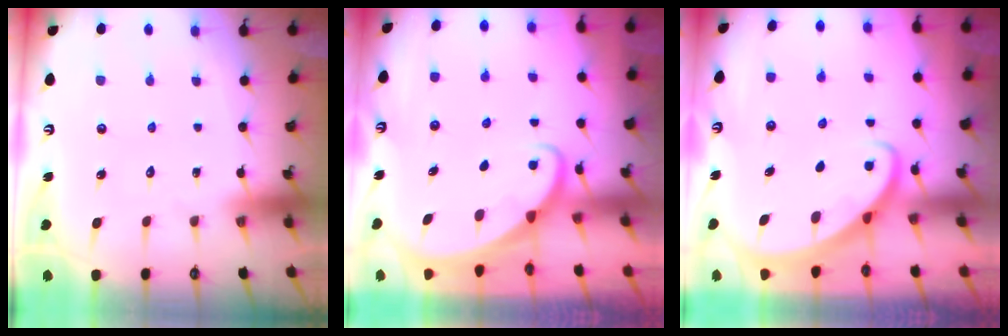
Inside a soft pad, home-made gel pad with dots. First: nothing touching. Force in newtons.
{"total": 1.8, "press": 1.8, "slide": 0.1}
{"total": 2.8, "press": 2.8, "slide": 0.2}